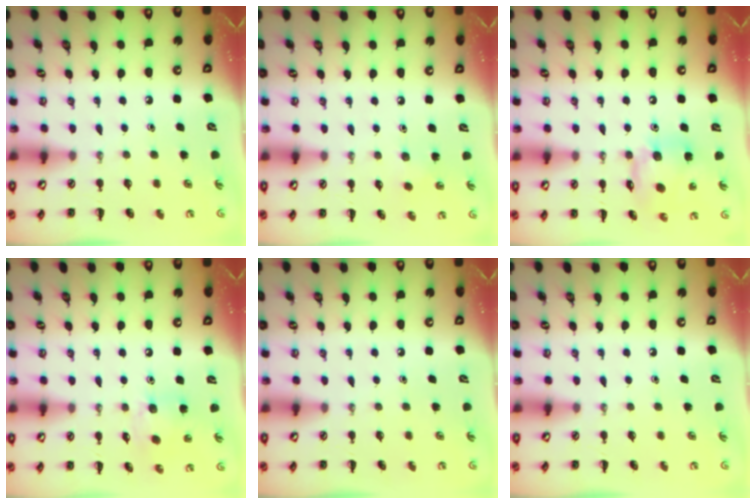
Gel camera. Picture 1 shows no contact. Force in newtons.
{"total": 3.8, "press": 3.6, "slide": 1.1}
{"total": 14.7, "press": 14.4, "slide": 3.3}
{"total": 10.2, "press": 10.0, "slide": 2.2}
{"total": 0.0}
{"total": 0.0}